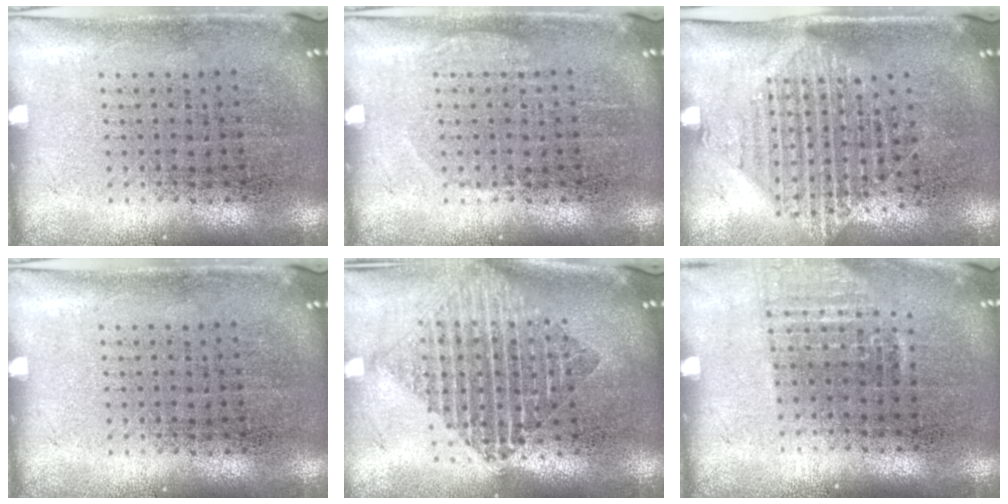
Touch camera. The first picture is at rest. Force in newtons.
{"total": 0.9, "press": 0.9, "slide": 0.3}
{"total": 1.6, "press": 1.3, "slide": 0.9}
{"total": 0.0}
{"total": 1.9, "press": 1.6, "slide": 1.1}
{"total": 1.0, "press": 0.9, "slide": 0.4}